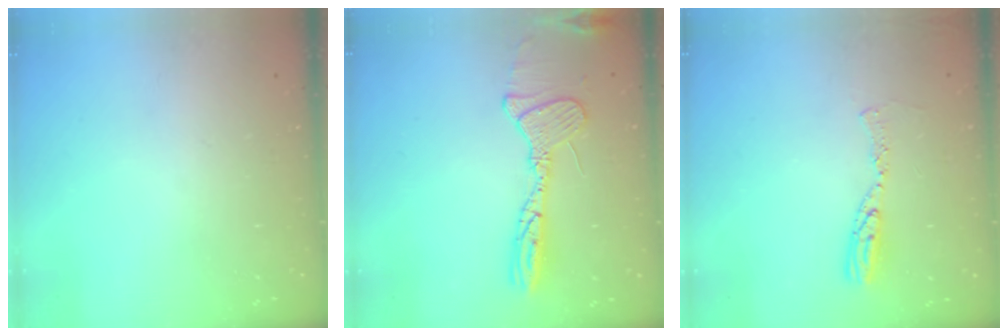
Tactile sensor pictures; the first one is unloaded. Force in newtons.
{"total": 13.1, "press": 13.1, "slide": 0.3}
{"total": 8.2, "press": 8.1, "slide": 0.7}